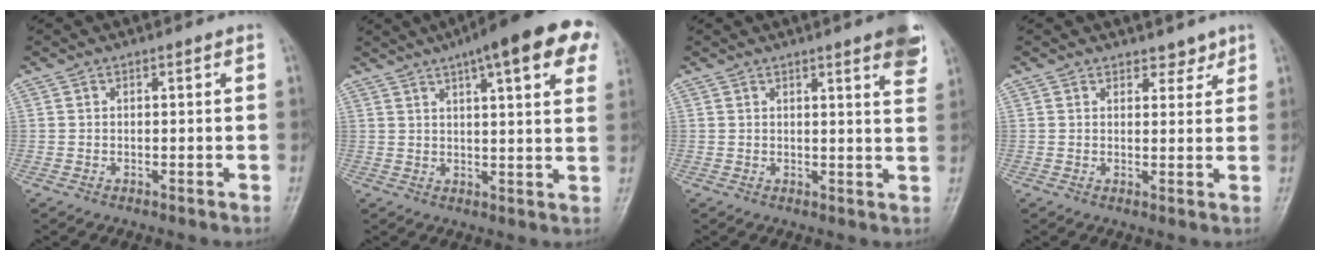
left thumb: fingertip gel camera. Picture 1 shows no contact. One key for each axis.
{"total": 18.0, "fx": 9.8, "fy": 4.6, "fz": 14.4, "tx": -0.182, "ty": 0.005, "tz": 0.122}
{"total": 7.3, "fx": 4.5, "fy": 1.0, "fz": 5.7, "tx": -0.055, "ty": -0.015, "tz": 0.047}
{"total": 2.7, "fx": 2.2, "fy": 1.4, "fz": 0.5, "tx": 0.017, "ty": -0.013, "tz": 0.027}